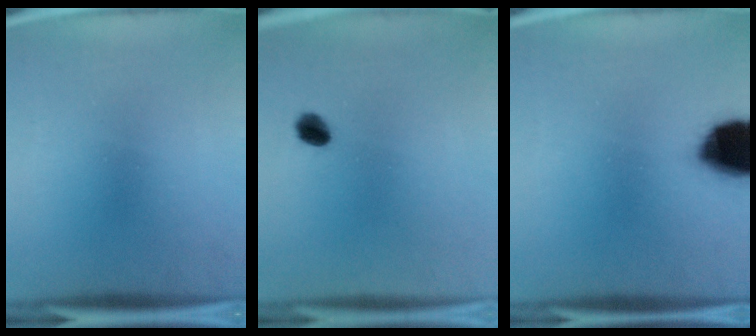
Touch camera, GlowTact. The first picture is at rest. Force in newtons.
{"total": 2.8}
{"total": 17.6}